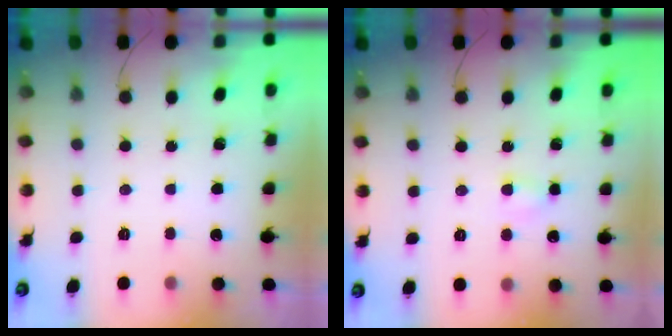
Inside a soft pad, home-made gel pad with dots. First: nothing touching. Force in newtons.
{"total": 2.9, "press": 2.8, "slide": 0.8}